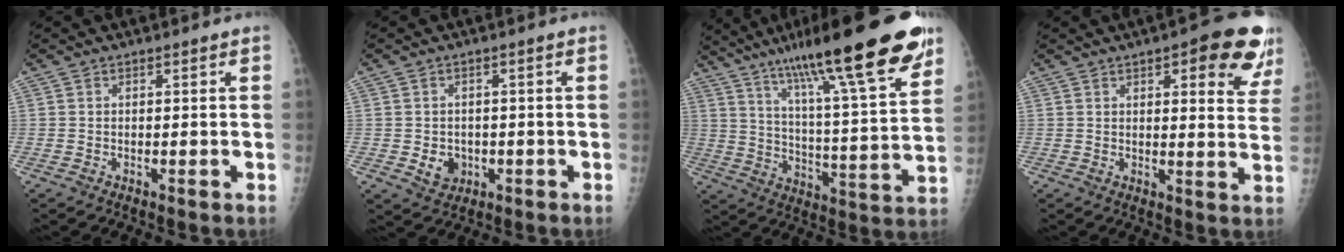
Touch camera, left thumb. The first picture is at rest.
{"total": 4.1, "force": [-0.9, 3.5, 2.0], "torque": [-0.013, 0.003, -0.005]}
{"total": 26.0, "force": [16.6, 4.0, 19.6], "torque": [-0.292, -0.042, 0.263]}
{"total": 13.7, "force": [7.2, 4.4, 10.8], "torque": [-0.086, -0.028, 0.080]}